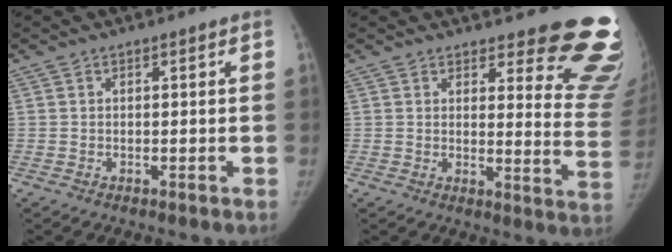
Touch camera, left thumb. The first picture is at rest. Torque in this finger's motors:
{"motor_torque": [1.80, 0.40, 1.09, -0.96, 0.18]}